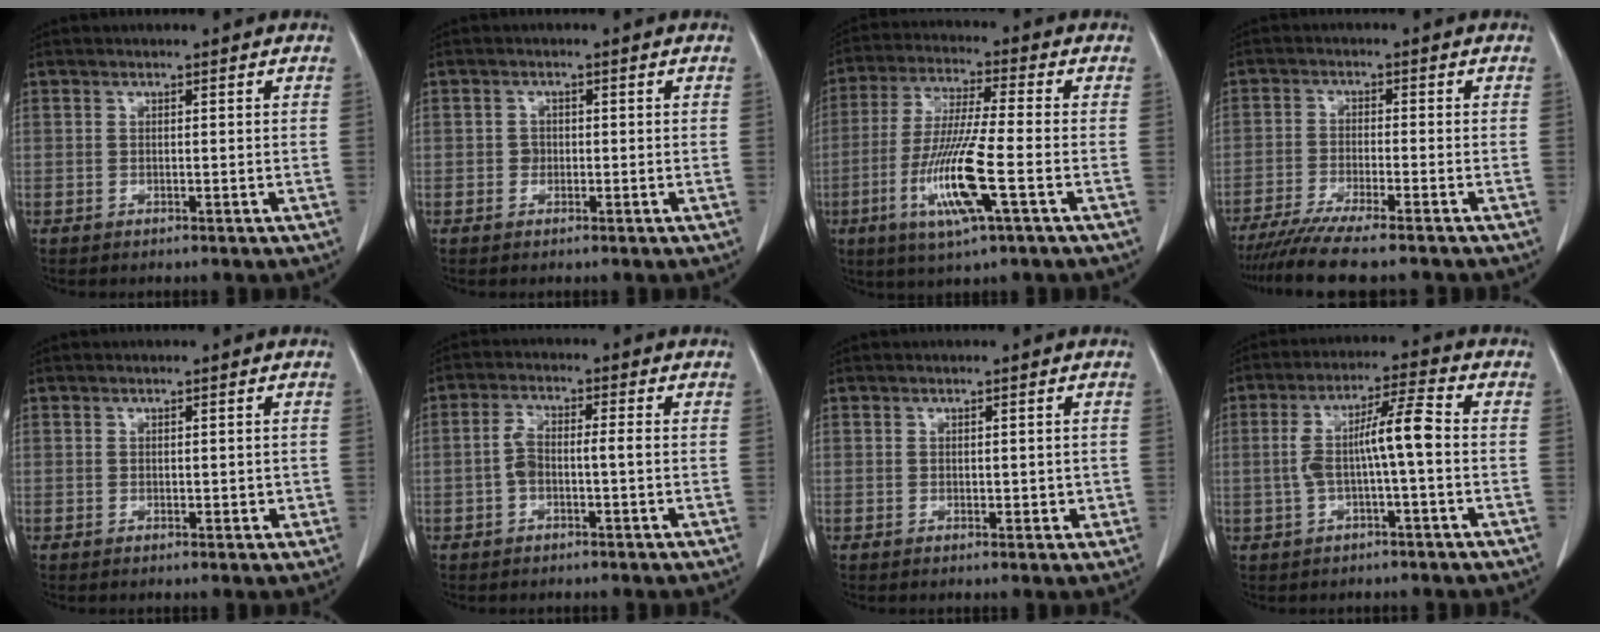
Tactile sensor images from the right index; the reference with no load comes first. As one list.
[{"total": 1.3, "force": [-0.1, 1.2, 0.5], "torque": [-0.006, 0.004, -0.002]}, {"total": 12.5, "force": [-3.9, 0.4, 11.9], "torque": [-0.244, -0.019, -0.078]}, {"total": 10.0, "force": [-8.5, 0.0, 5.2], "torque": [-0.071, -0.023, -0.135]}, {"total": 1.4, "force": [0.0, 0.9, 1.1], "torque": [-0.015, 0.000, 0.004]}, {"total": 4.3, "force": [-0.6, 1.4, 4.0], "torque": [-0.087, 0.018, -0.012]}, {"total": 1.8, "force": [0.1, 1.1, 1.4], "torque": [-0.017, -0.001, 0.006]}, {"total": 8.0, "force": [-0.4, 0.7, 7.9], "torque": [-0.153, 0.026, -0.010]}]